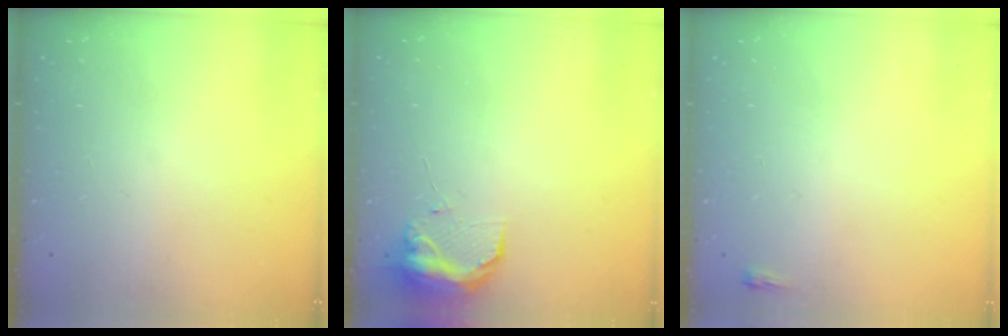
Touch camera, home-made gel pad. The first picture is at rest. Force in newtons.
{"total": 9.3, "press": 9.2, "slide": 0.7}
{"total": 2.0, "press": 2.0, "slide": 0.5}